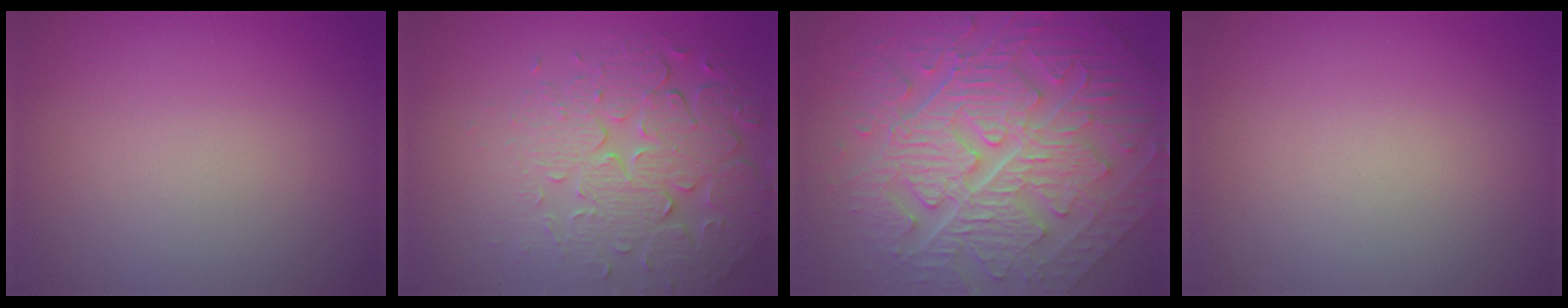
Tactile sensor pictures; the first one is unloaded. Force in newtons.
{"total": 6.8, "press": 5.1, "slide": 4.5}
{"total": 11.4, "press": 7.8, "slide": 8.3}
{"total": 0.0}